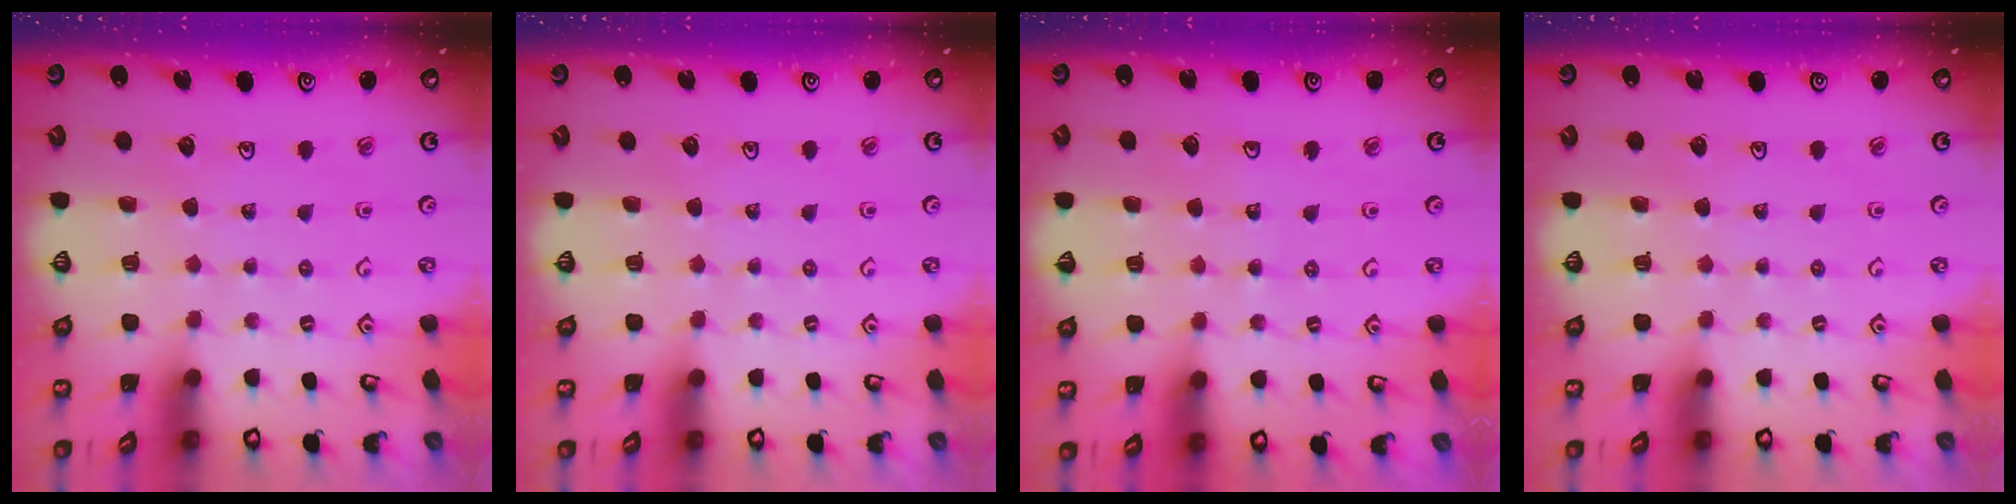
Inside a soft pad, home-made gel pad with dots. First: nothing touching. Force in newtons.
{"total": 0.0}
{"total": 4.2, "press": 4.1, "slide": 0.4}
{"total": 0.0}